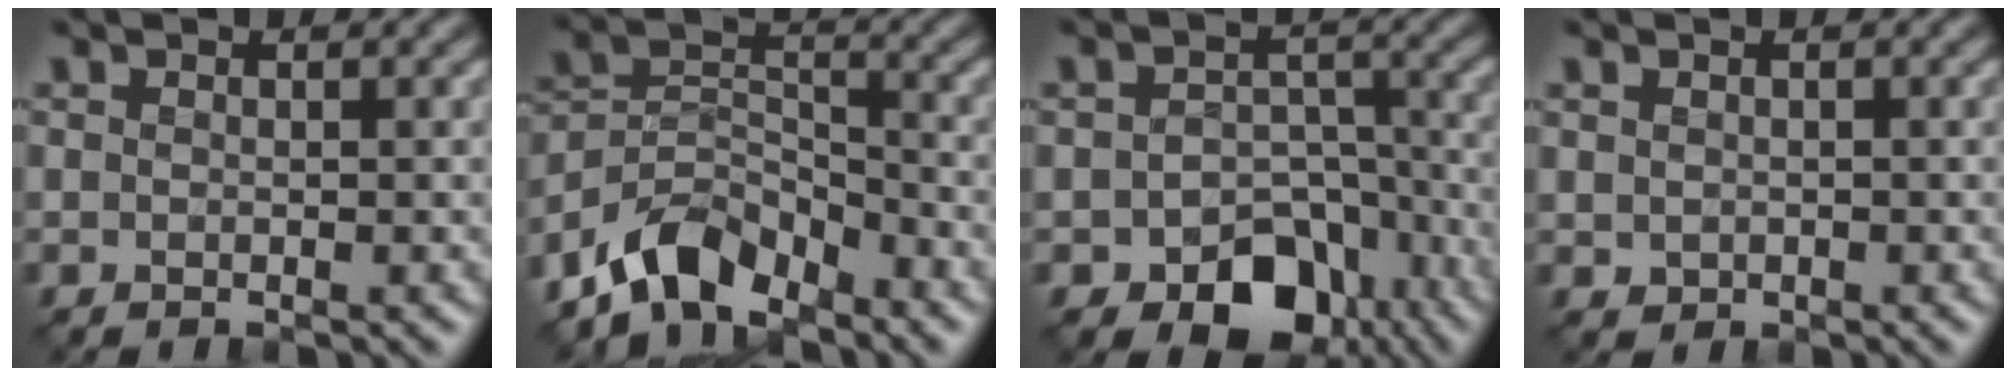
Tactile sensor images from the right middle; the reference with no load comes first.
{"total": 5.8, "force": [-4.9, 2.4, 2.0], "torque": [-0.030, 0.003, -0.103]}
{"total": 7.7, "force": [-4.6, 4.9, 3.7], "torque": [-0.043, -0.006, -0.071]}
{"total": 0.7, "force": [0.1, 0.6, 0.1], "torque": [-0.004, -0.003, 0.003]}